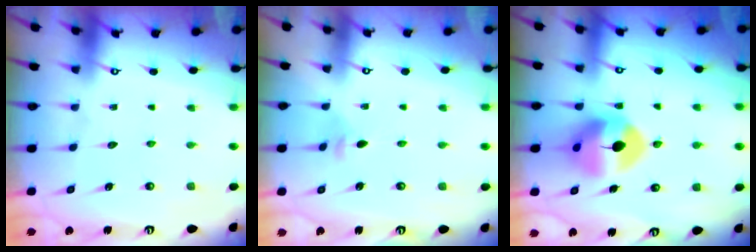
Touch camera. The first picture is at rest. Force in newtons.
{"total": 2.6, "press": 2.5, "slide": 0.7}
{"total": 8.5, "press": 8.5, "slide": 0.3}